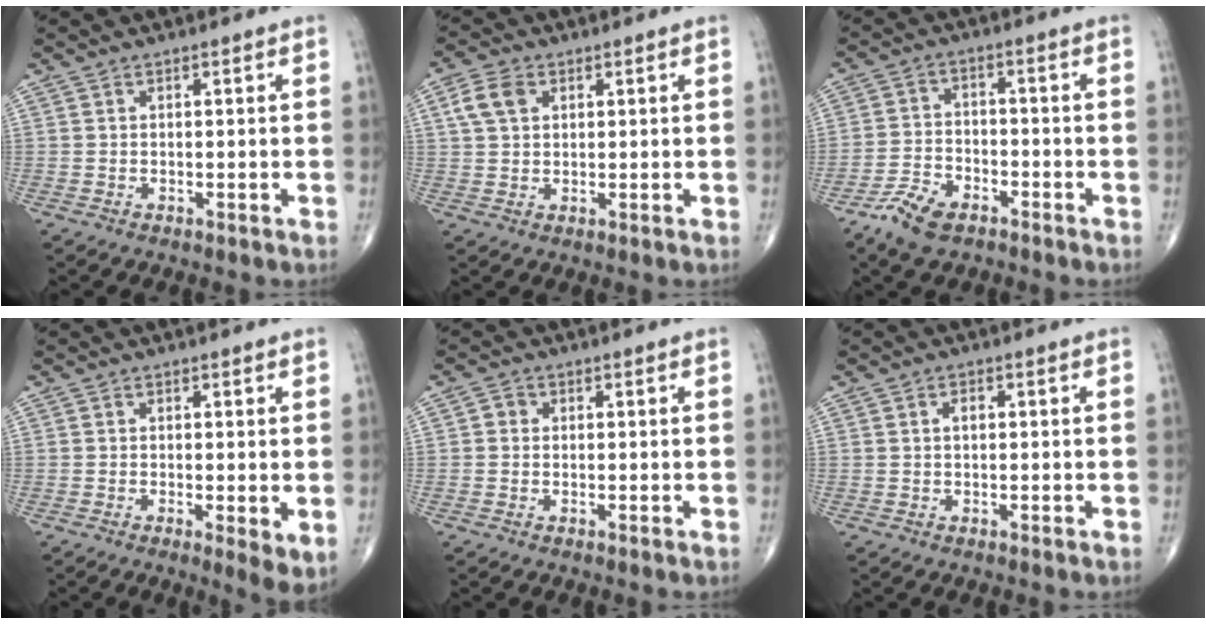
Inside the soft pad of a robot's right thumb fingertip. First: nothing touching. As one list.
[{"total": 5.3, "force": [1.9, 3.7, 3.3], "torque": [-0.062, 0.007, 0.035]}, {"total": 7.3, "force": [-5.0, 3.6, 4.0], "torque": [-0.077, 0.017, -0.097]}, {"total": 4.4, "force": [-0.5, 1.0, 4.2], "torque": [-0.070, -0.016, -0.012]}, {"total": 1.5, "force": [0.0, 1.4, 0.6], "torque": [-0.003, 0.003, -0.003]}, {"total": 1.7, "force": [0.3, 1.0, 1.3], "torque": [-0.022, 0.005, 0.003]}]